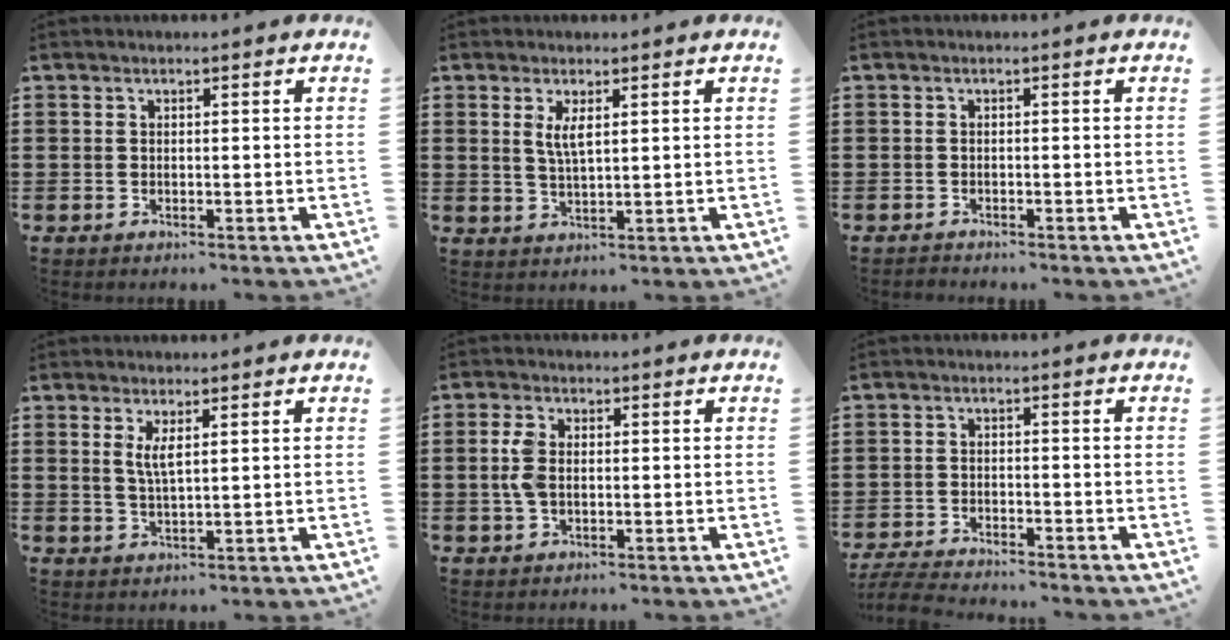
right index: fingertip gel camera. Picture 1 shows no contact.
{"total": 3.1, "force": [1.1, 0.8, 2.7], "torque": [-0.058, 0.003, 0.018]}
{"total": 0.8, "force": [-0.7, 0.1, -0.1], "torque": [-0.001, 0.001, -0.016]}
{"total": 2.8, "force": [1.1, 0.6, 2.5], "torque": [-0.054, 0.001, 0.018]}
{"total": 3.8, "force": [0.1, 2.2, 3.1], "torque": [-0.078, 0.001, -0.003]}
{"total": 4.2, "force": [-4.1, 0.2, 0.7], "torque": [-0.033, -0.009, -0.089]}